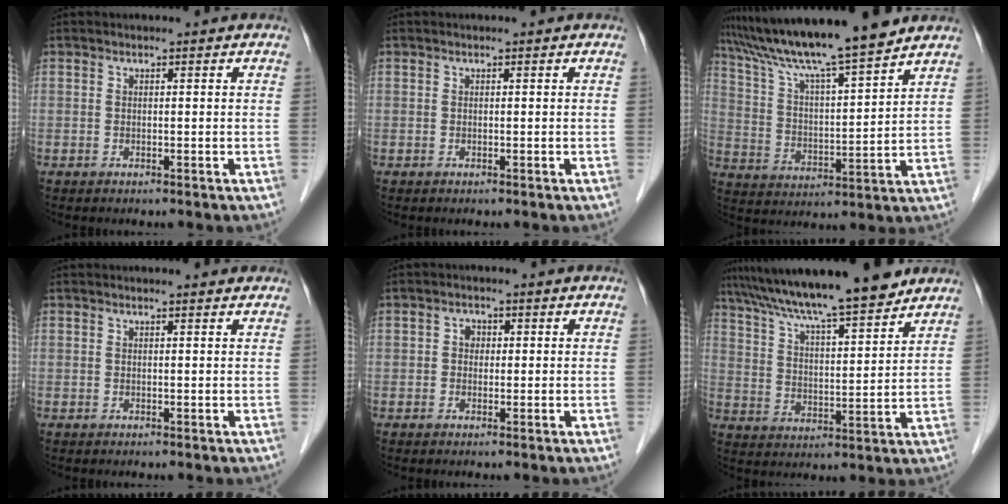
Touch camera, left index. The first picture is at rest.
{"total": 0.0}
{"total": 16.4, "force": [14.2, -0.2, 8.2], "torque": [-0.145, 0.009, 0.239]}
{"total": 1.7, "force": [1.7, 0.2, 0.4], "torque": [-0.014, 0.006, 0.016]}
{"total": 1.6, "force": [0.2, 1.4, 0.8], "torque": [-0.010, 0.005, -0.001]}
{"total": 17.6, "force": [15.0, 1.3, 9.2], "torque": [-0.155, 0.019, 0.239]}